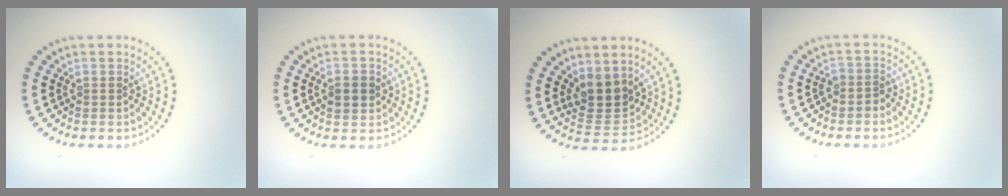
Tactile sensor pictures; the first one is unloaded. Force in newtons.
{"total": 1.9, "press": 1.9, "slide": 0.2}
{"total": 3.7, "press": 3.3, "slide": 1.7}
{"total": 1.3, "press": 1.0, "slide": 0.7}